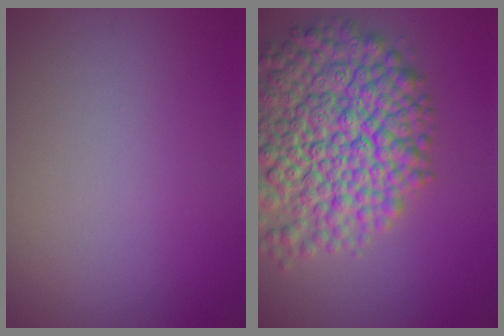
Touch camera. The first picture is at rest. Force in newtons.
{"total": 12.1, "press": 12.1, "slide": 0.6}